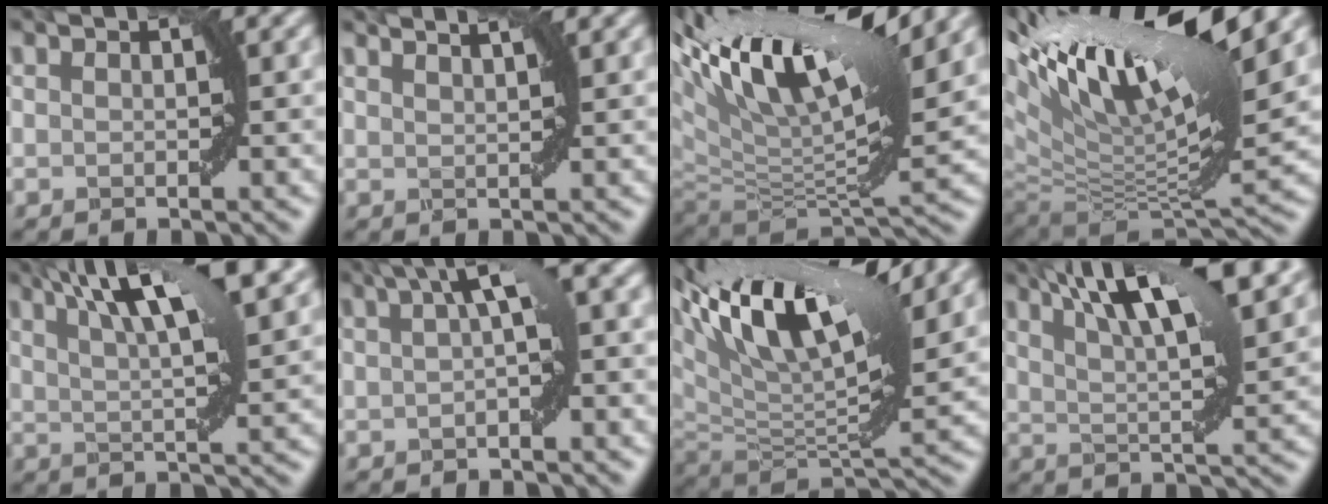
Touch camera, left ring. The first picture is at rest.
{"total": 3.7, "force": [2.9, 1.1, 2.1], "torque": [-0.010, 0.019, 0.011]}
{"total": 15.7, "force": [7.8, 5.4, 12.5], "torque": [-0.247, 0.027, 0.139]}
{"total": 17.0, "force": [7.8, 5.3, 14.2], "torque": [-0.281, 0.023, 0.148]}
{"total": 10.5, "force": [5.8, 2.3, 8.4], "torque": [-0.113, 0.025, 0.083]}
{"total": 5.3, "force": [1.4, 1.0, 5.0], "torque": [-0.065, 0.019, 0.014]}
{"total": 15.1, "force": [8.8, 5.0, 11.2], "torque": [-0.227, 0.037, 0.158]}
{"total": 11.5, "force": [6.5, 2.7, 9.1], "torque": [-0.123, 0.025, 0.094]}